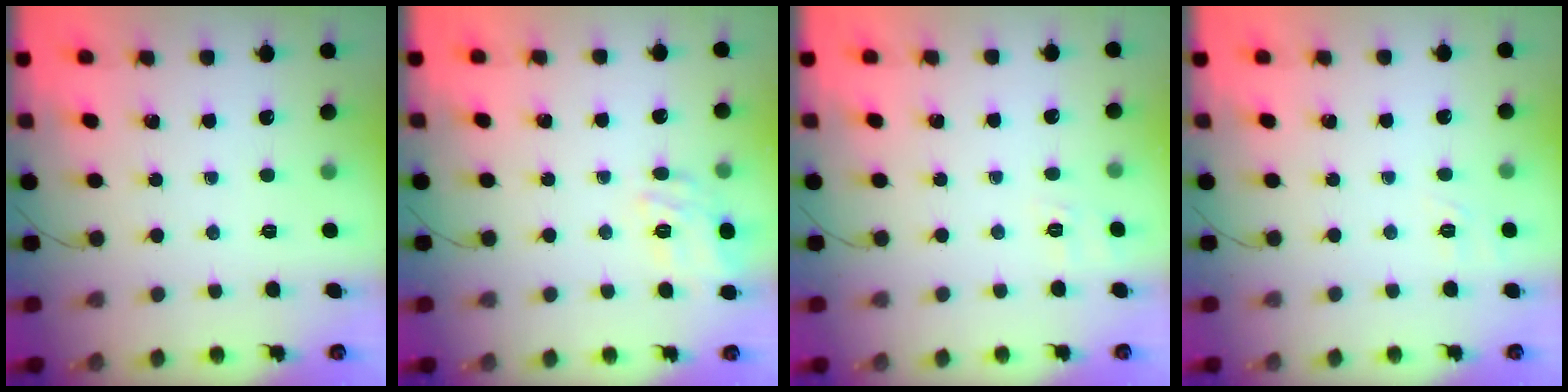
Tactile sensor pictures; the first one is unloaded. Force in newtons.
{"total": 8.5, "press": 8.5, "slide": 1.0}
{"total": 2.8, "press": 2.2, "slide": 1.8}
{"total": 1.5, "press": 0.1, "slide": 1.5}